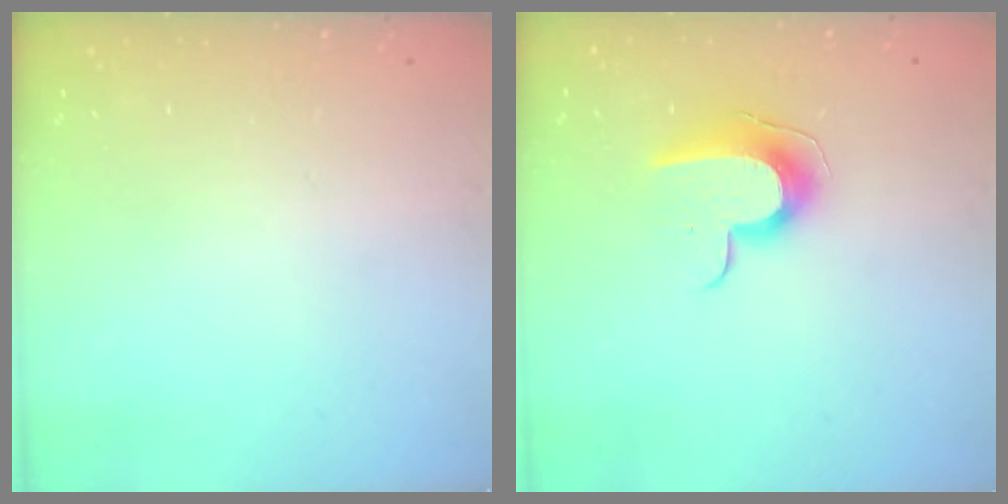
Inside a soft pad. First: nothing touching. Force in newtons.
{"total": 9.5, "press": 9.5, "slide": 0.4}